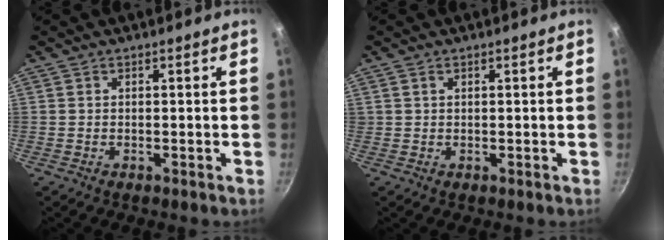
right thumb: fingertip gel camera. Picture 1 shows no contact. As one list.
[{"total": 0.8, "force": [0.4, 0.5, 0.4], "torque": [-0.006, 0.003, 0.008]}]